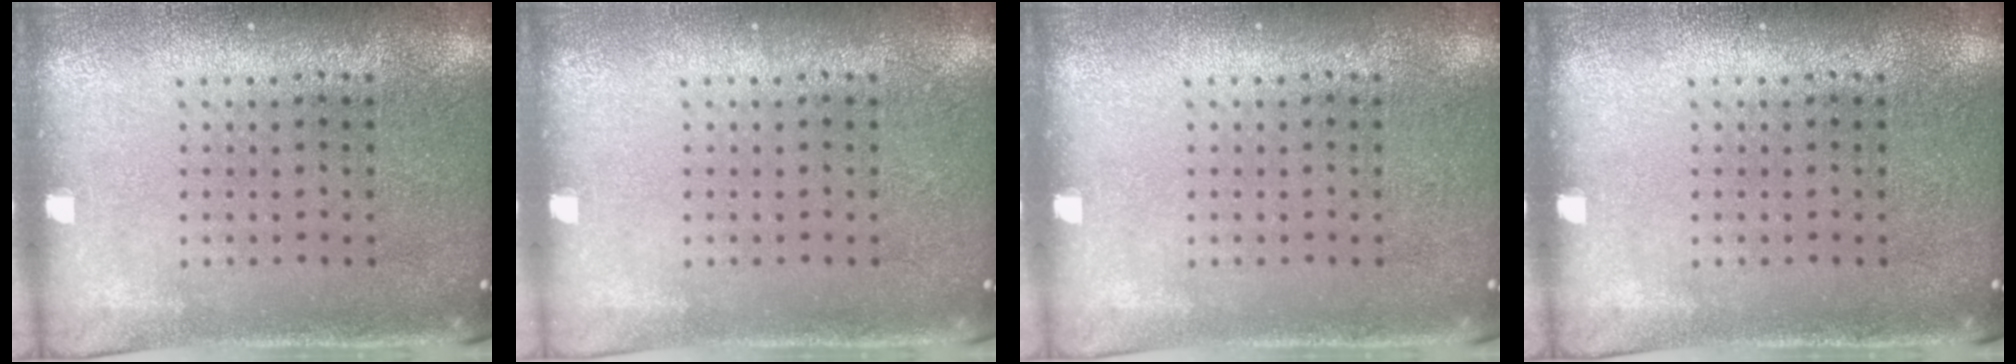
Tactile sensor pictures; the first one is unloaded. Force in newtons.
{"total": 0.0}
{"total": 0.0}
{"total": 0.0}